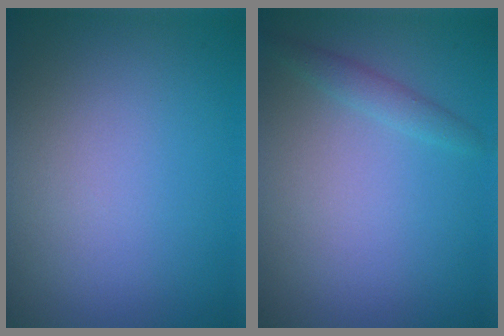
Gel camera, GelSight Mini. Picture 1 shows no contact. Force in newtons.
{"total": 1.2, "press": 1.2, "slide": 0.0}